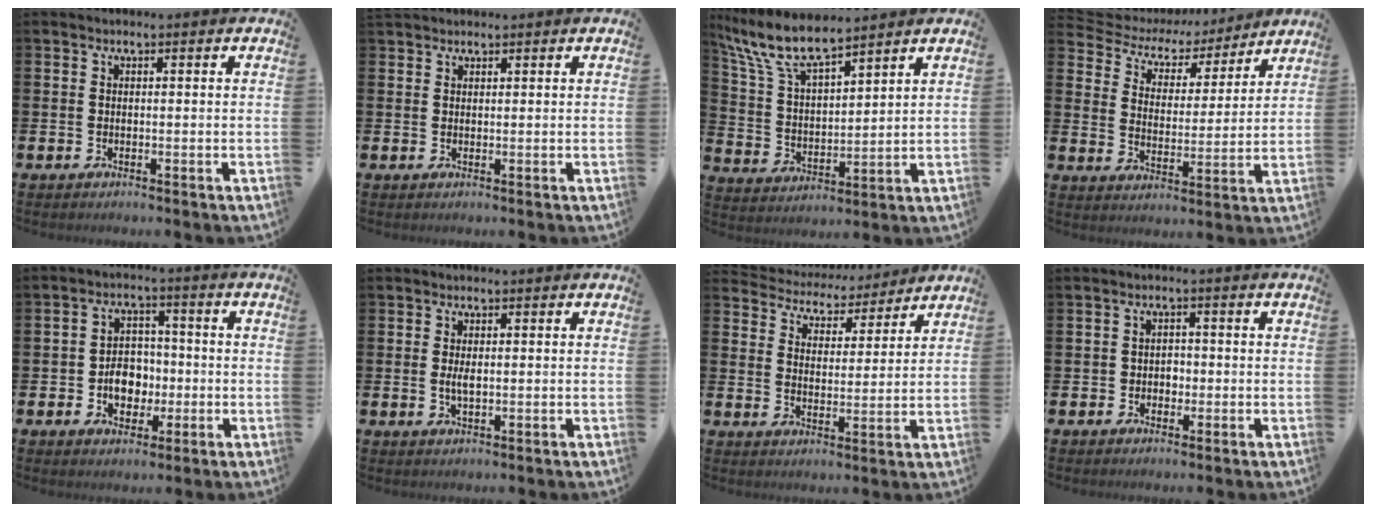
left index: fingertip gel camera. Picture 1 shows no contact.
{"total": 1.5, "force": [1.4, 0.6, 0.0], "torque": [0.008, -0.001, 0.025]}
{"total": 9.4, "force": [8.1, 2.0, 4.2], "torque": [-0.113, -0.034, 0.146]}
{"total": 6.0, "force": [5.3, 2.8, 0.8], "torque": [-0.043, -0.043, 0.085]}
{"total": 5.2, "force": [-1.2, 4.1, 2.9], "torque": [-0.041, 0.003, -0.030]}
{"total": 1.9, "force": [0.1, 0.8, 1.7], "torque": [-0.029, 0.000, -0.001]}
{"total": 4.8, "force": [4.4, 1.8, -0.3], "torque": [-0.015, -0.041, 0.071]}
{"total": 1.8, "force": [-0.5, 1.6, 0.6], "torque": [-0.003, 0.000, -0.016]}